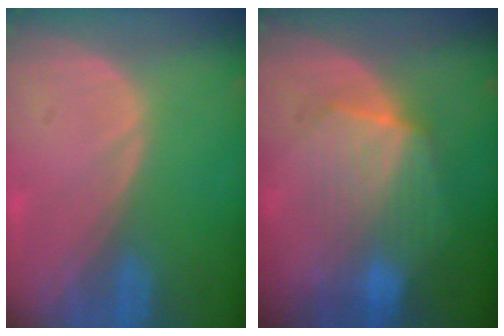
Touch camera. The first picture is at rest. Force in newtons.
{"total": 6.9, "press": 6.9, "slide": 1.1}